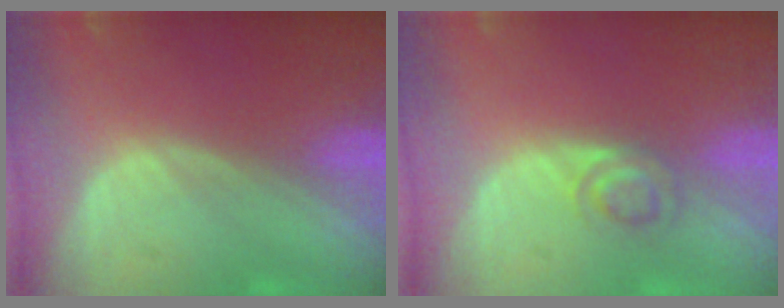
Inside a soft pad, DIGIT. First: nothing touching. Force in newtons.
{"total": 3.0, "press": 2.9, "slide": 0.2}